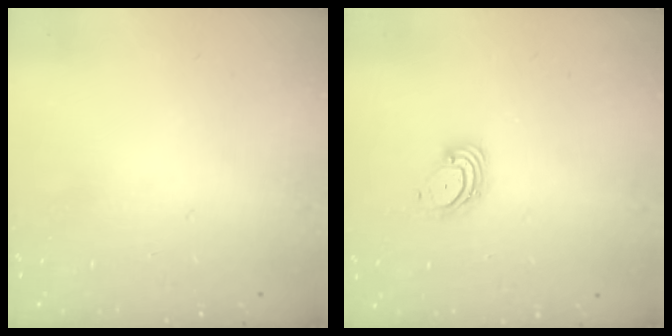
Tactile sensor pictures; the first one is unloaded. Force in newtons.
{"total": 3.2, "press": 3.2, "slide": 0.3}